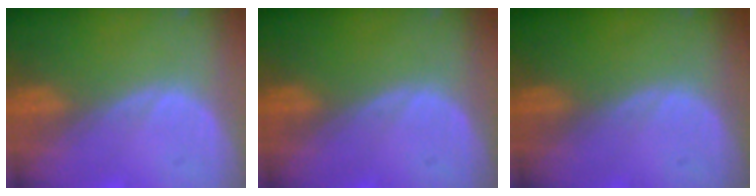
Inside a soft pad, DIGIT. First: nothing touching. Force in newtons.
{"total": 0.0}
{"total": 0.0}